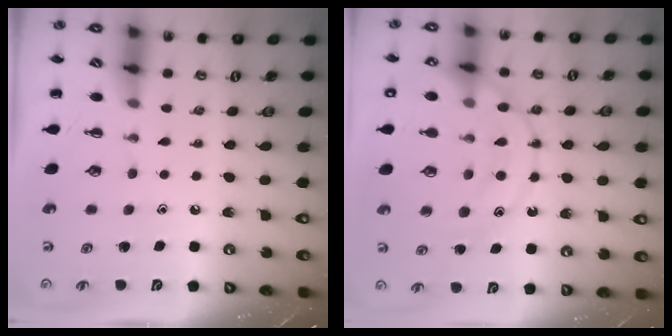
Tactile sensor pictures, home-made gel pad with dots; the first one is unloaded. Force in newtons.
{"total": 17.9, "press": 17.9, "slide": 1.7}